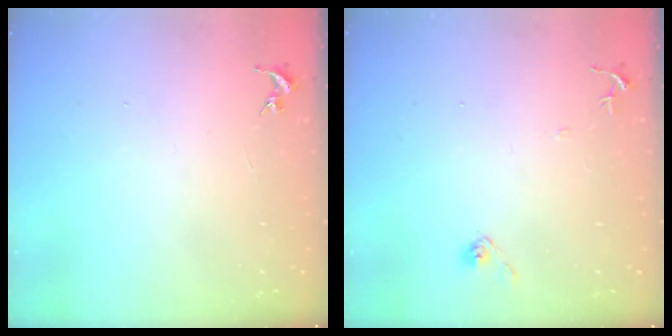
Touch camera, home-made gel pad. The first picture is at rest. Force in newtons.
{"total": 5.9, "press": 5.9, "slide": 0.4}